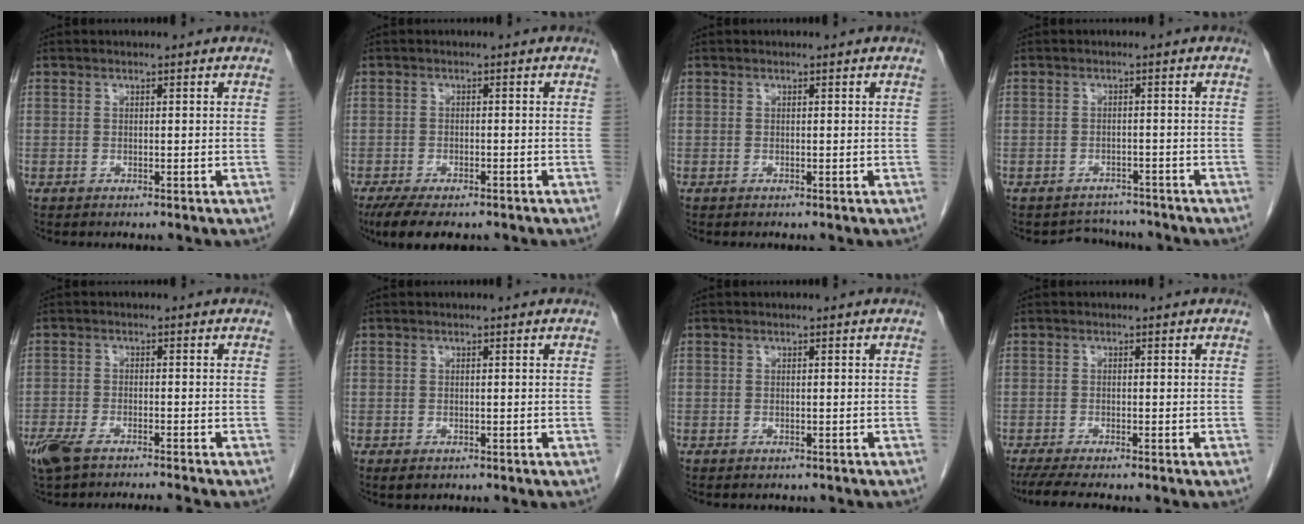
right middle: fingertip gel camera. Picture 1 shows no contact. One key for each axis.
{"total": 7.1, "fx": -5.2, "fy": 2.5, "fz": 4.0, "tx": -0.062, "ty": -0.012, "tz": -0.080}
{"total": 0.0}
{"total": 4.1, "fx": -3.7, "fy": 1.6, "fz": -0.7, "tx": 0.010, "ty": 0.011, "tz": -0.052}
{"total": 8.2, "fx": -6.9, "fy": 0.9, "fz": 4.2, "tx": -0.077, "ty": -0.011, "tz": -0.116}
{"total": 1.2, "fx": -0.8, "fy": 0.7, "fz": 0.6, "tx": -0.010, "ty": 0.000, "tz": -0.005}
{"total": 2.9, "fx": -2.5, "fy": 1.0, "fz": 1.0, "tx": -0.017, "ty": -0.005, "tz": -0.027}
{"total": 5.3, "fx": -4.4, "fy": 0.1, "fz": 2.9, "tx": -0.047, "ty": -0.015, "tz": -0.074}